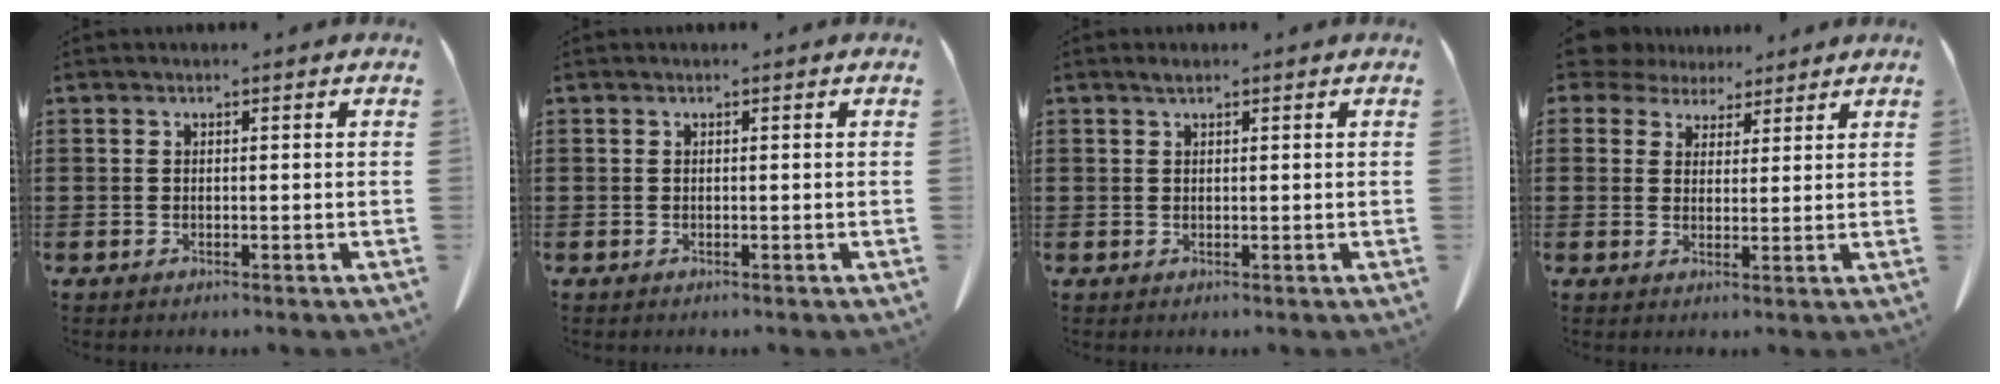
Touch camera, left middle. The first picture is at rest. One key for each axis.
{"total": 0.0}
{"total": 0.7, "fx": 0.5, "fy": 0.3, "fz": 0.2, "tx": -0.007, "ty": 0.000, "tz": 0.011}
{"total": 5.0, "fx": 4.2, "fy": 2.6, "fz": 0.8, "tx": -0.031, "ty": -0.005, "tz": 0.078}